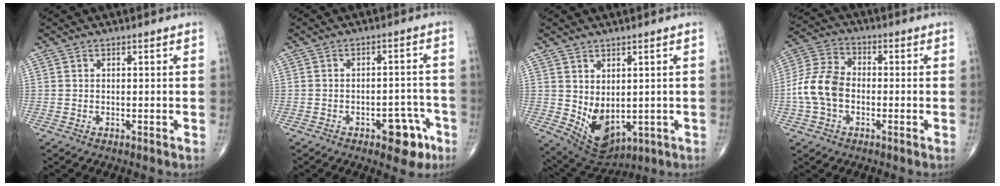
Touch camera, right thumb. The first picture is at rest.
{"total": 7.4, "force": [-3.9, 3.6, 5.1], "torque": [-0.039, 0.034, -0.046]}
{"total": 9.2, "force": [-0.2, 5.8, 7.1], "torque": [-0.101, -0.013, 0.028]}
{"total": 10.1, "force": [-1.9, 7.1, 7.0], "torque": [-0.140, 0.029, -0.046]}